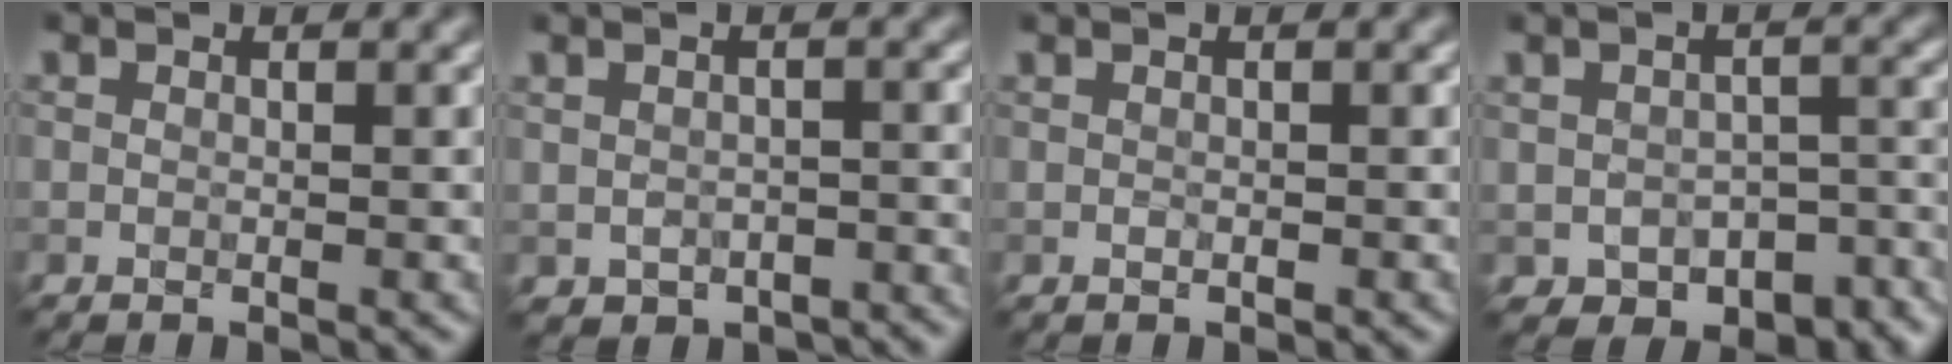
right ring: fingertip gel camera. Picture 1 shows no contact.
{"total": 2.8, "force": [-2.1, 1.7, 0.8], "torque": [-0.005, -0.015, -0.025]}
{"total": 0.0}
{"total": 6.4, "force": [-4.5, 3.6, 2.7], "torque": [-0.031, -0.025, -0.051]}